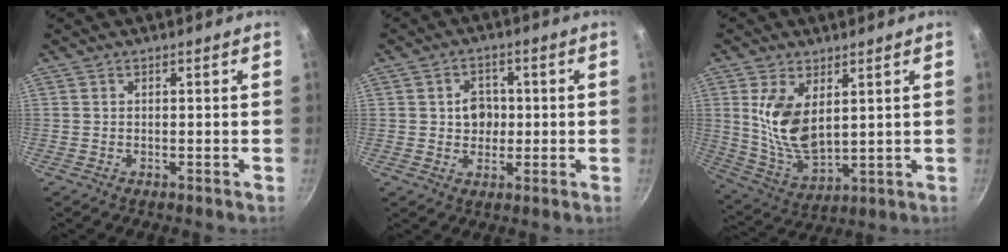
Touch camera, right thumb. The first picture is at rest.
{"total": 5.4, "force": [0.2, 4.6, 2.8], "torque": [-0.013, 0.004, 0.002]}
{"total": 11.9, "force": [3.3, 6.4, 9.5], "torque": [-0.177, -0.034, 0.074]}